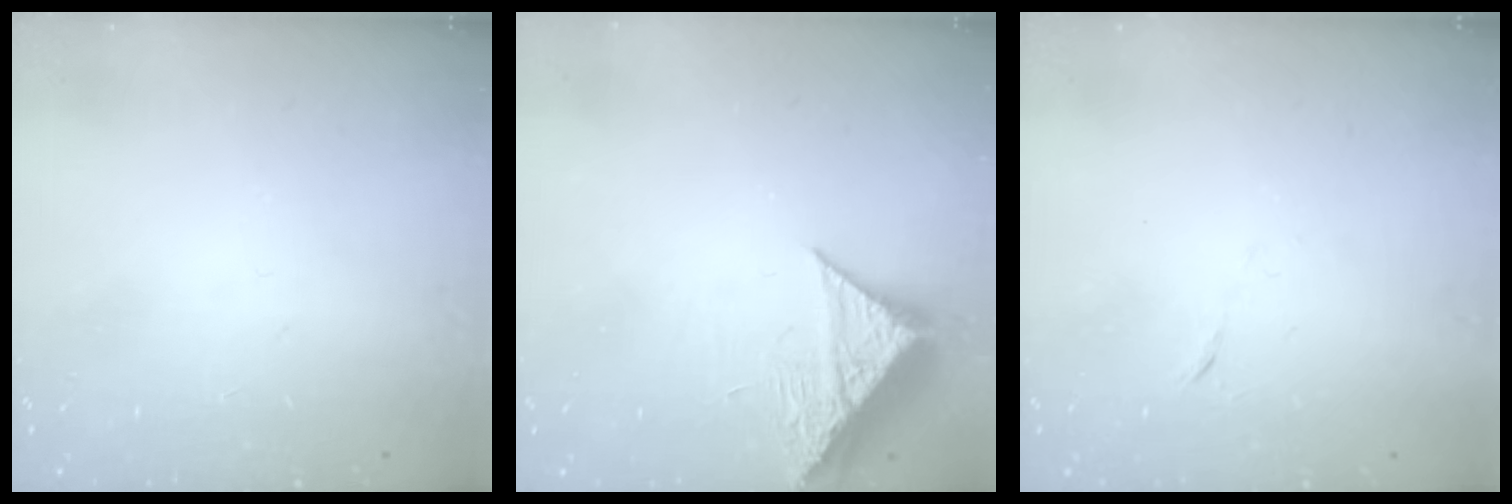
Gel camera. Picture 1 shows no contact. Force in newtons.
{"total": 8.1, "press": 8.1, "slide": 0.3}
{"total": 4.4, "press": 4.3, "slide": 0.8}